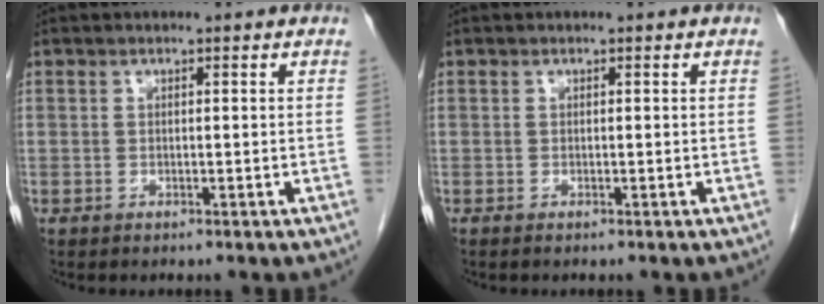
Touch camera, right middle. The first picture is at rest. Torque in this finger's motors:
{"motor_torque": [-0.44, -0.16, -0.04, -0.01]}